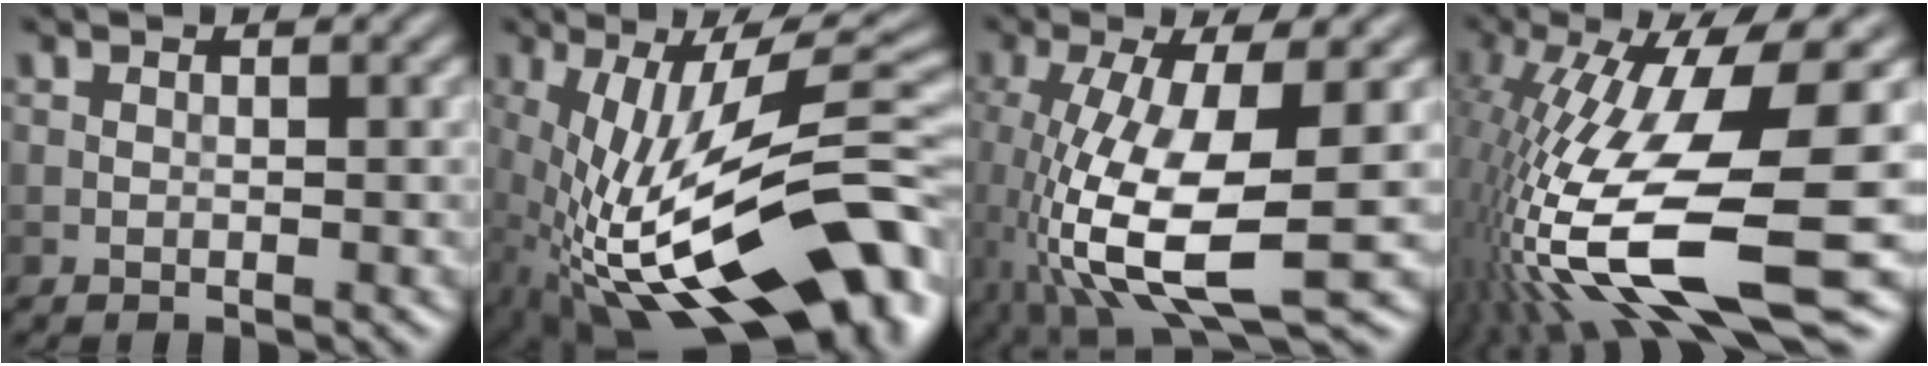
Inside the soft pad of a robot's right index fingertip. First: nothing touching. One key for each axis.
{"total": 17.4, "fx": -4.0, "fy": 6.0, "fz": 15.8, "tx": -0.265, "ty": 0.021, "tz": -0.071}
{"total": 10.7, "fx": -2.9, "fy": 3.3, "fz": 9.8, "tx": -0.205, "ty": -0.019, "tz": -0.048}
{"total": 15.4, "fx": -3.8, "fy": 3.9, "fz": 14.4, "tx": -0.292, "ty": -0.003, "tz": -0.052}